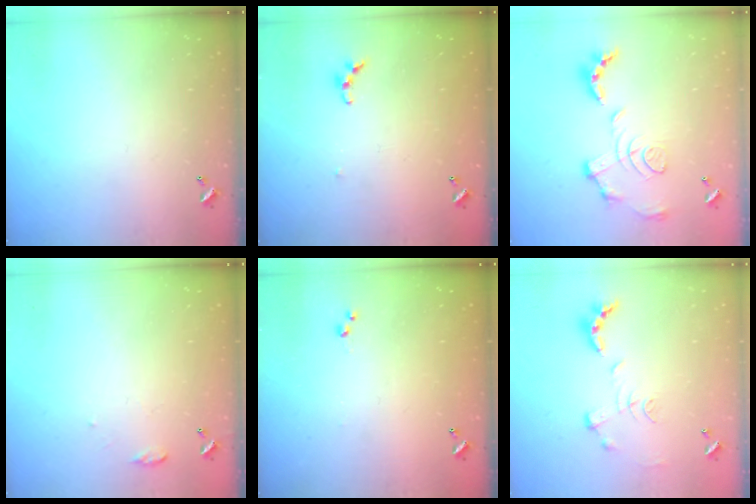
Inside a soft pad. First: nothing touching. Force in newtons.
{"total": 4.6, "press": 4.5, "slide": 0.7}
{"total": 1.5, "press": 0.8, "slide": 1.3}
{"total": 5.9, "press": 5.8, "slide": 0.7}
{"total": 3.0, "press": 3.0, "slide": 0.4}
{"total": 1.1, "press": 1.0, "slide": 0.4}